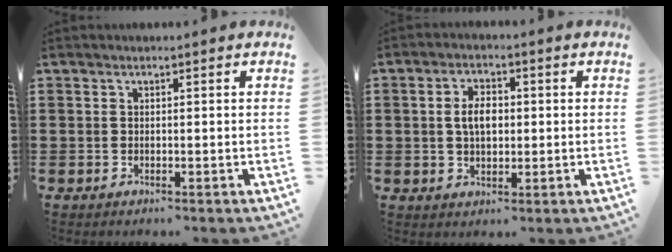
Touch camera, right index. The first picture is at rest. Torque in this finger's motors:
{"motor_torque": [0.25, -0.02, 0.39, 0.12]}